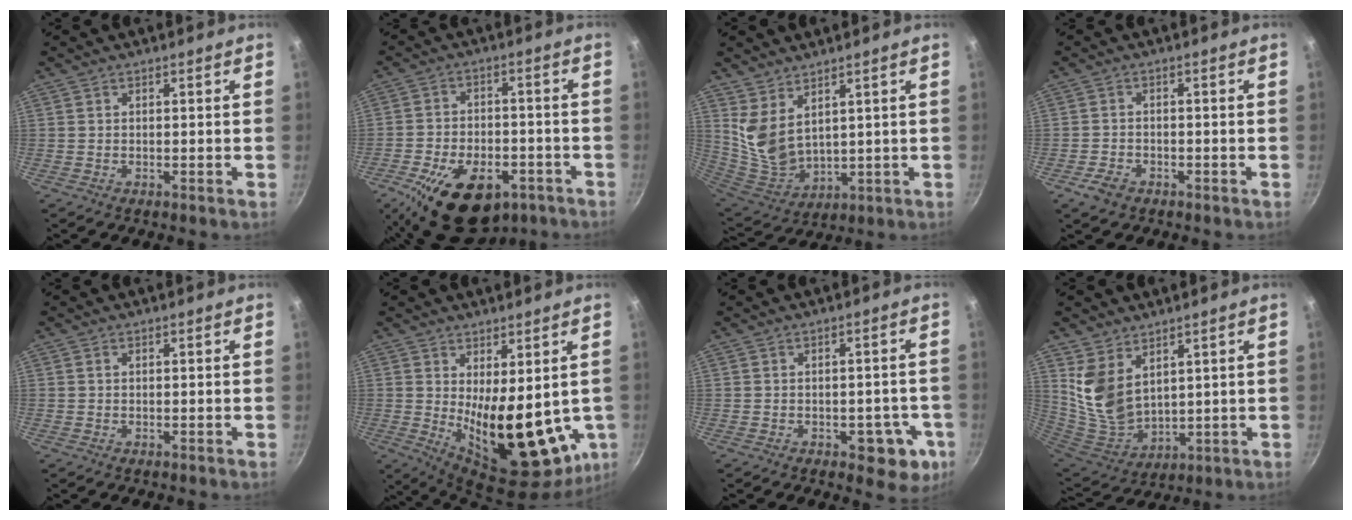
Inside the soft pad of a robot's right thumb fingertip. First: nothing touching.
{"total": 16.4, "force": [-8.6, 9.3, 10.4], "torque": [-0.150, 0.031, -0.130]}
{"total": 9.3, "force": [4.9, 5.2, 5.9], "torque": [-0.102, -0.060, 0.115]}
{"total": 3.6, "force": [-2.1, 2.3, 1.7], "torque": [-0.033, 0.018, -0.036]}
{"total": 0.5, "force": [0.2, 0.4, 0.2], "torque": [-0.003, 0.003, 0.002]}
{"total": 18.8, "force": [-0.1, 8.1, 16.9], "torque": [-0.222, -0.047, 0.026]}
{"total": 8.4, "force": [-2.8, 5.0, 6.1], "torque": [-0.030, 0.013, -0.030]}
{"total": 11.3, "force": [5.4, 7.1, 6.9], "torque": [-0.123, -0.058, 0.125]}